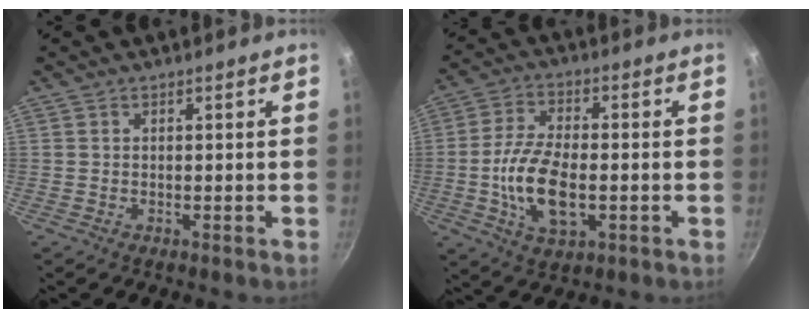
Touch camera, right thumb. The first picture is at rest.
{"total": 12.5, "force": [-2.2, 6.2, 10.7], "torque": [-0.201, 0.004, -0.037]}